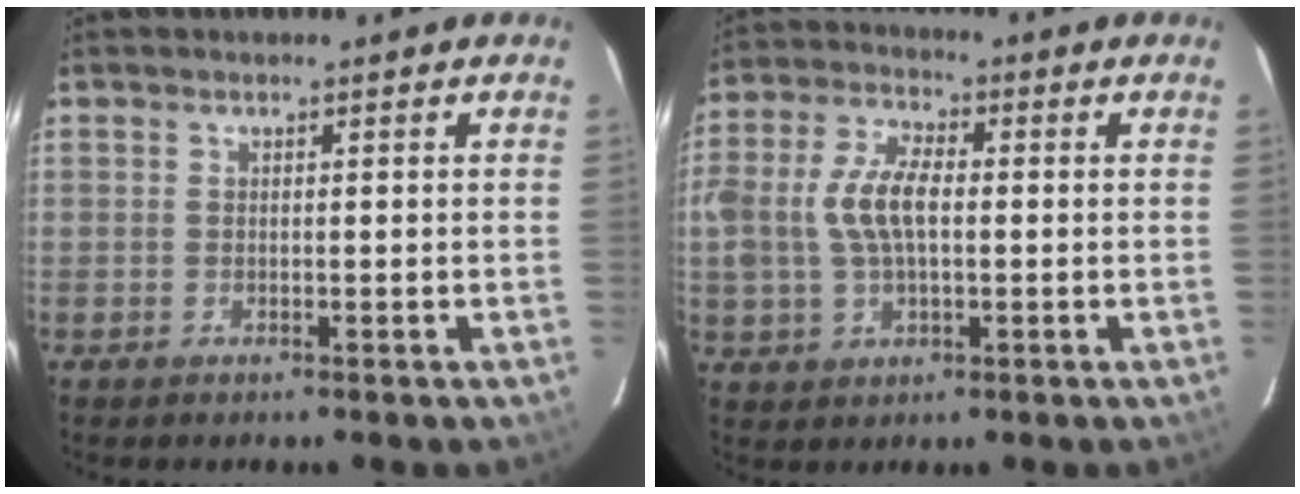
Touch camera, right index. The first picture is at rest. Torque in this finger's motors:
{"motor_torque": [0.40, -0.04, 0.52, 0.13]}